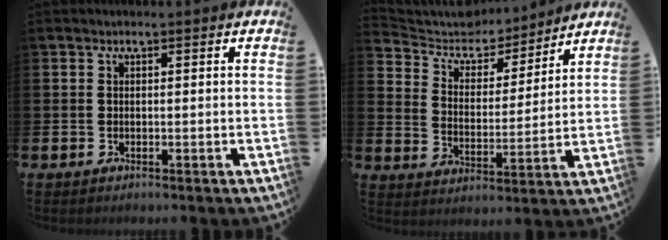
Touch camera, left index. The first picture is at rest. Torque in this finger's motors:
{"motor_torque": [1.07, -1.07, 0.33, 0.03]}